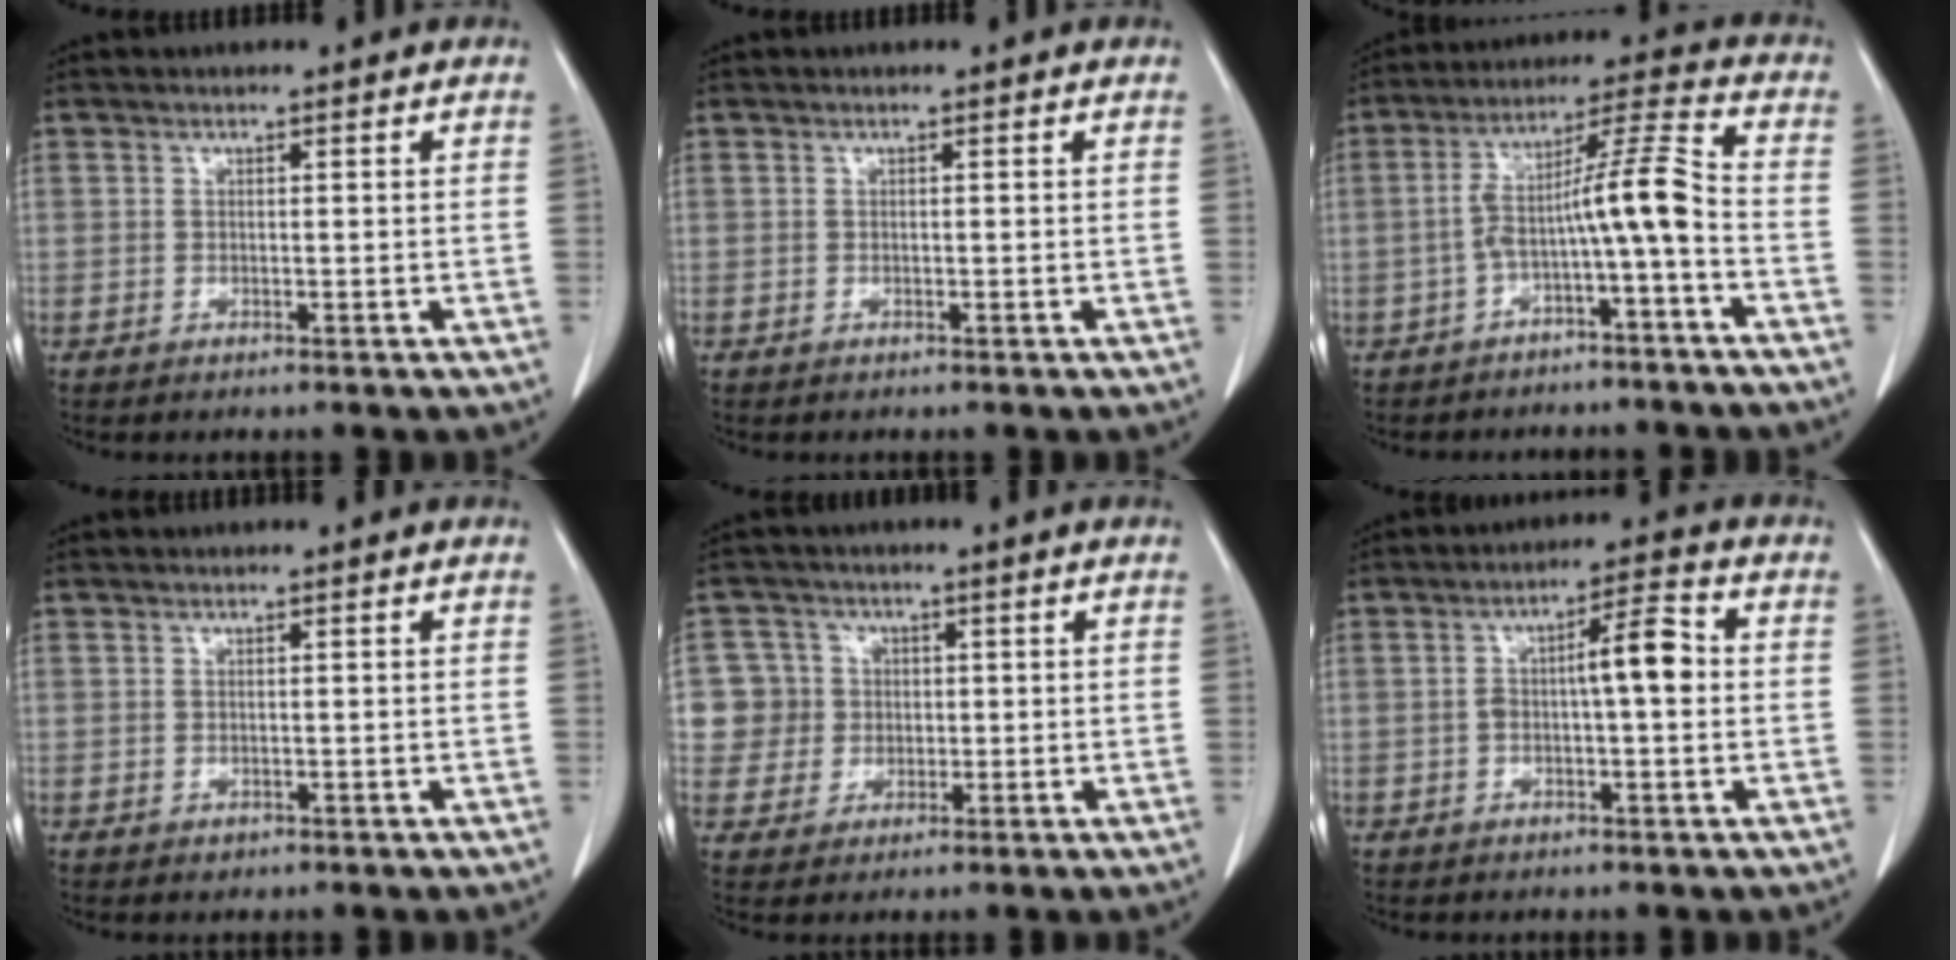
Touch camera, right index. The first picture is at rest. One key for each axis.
{"total": 0.0}
{"total": 9.3, "fx": -2.9, "fy": 0.0, "fz": 8.9, "tx": -0.150, "ty": 0.036, "tz": -0.050}
{"total": 0.5, "fx": -0.2, "fy": 0.5, "fz": 0.1, "tx": -0.001, "ty": 0.002, "tz": -0.001}
{"total": 6.6, "fx": 0.5, "fy": 6.5, "fz": 0.3, "tx": -0.002, "ty": 0.020, "tz": 0.016}
{"total": 6.6, "fx": 0.1, "fy": 1.2, "fz": 6.4, "tx": -0.109, "ty": 0.024, "tz": -0.001}